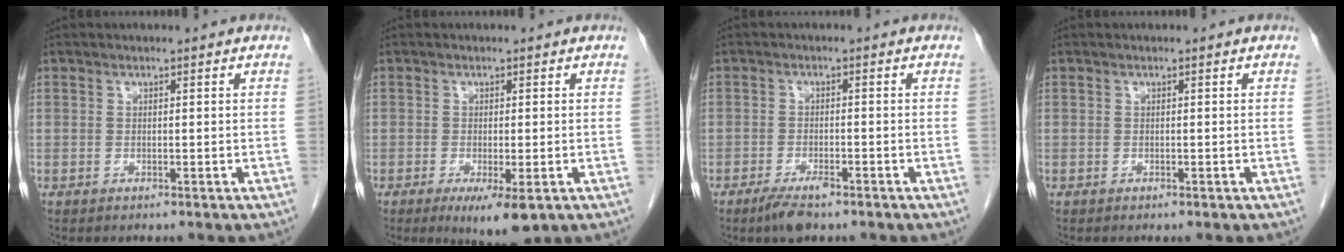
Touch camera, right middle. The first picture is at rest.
{"total": 5.5, "force": [-2.7, 1.4, 4.6], "torque": [-0.066, -0.013, -0.034]}
{"total": 3.8, "force": [-2.7, 1.1, 2.5], "torque": [-0.050, -0.003, -0.045]}
{"total": 0.0}